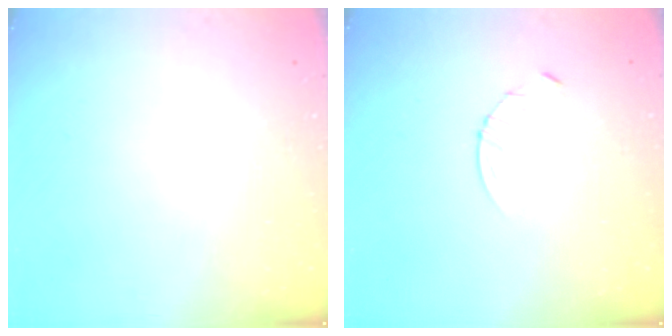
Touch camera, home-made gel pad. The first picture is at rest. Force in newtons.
{"total": 3.4, "press": 3.4, "slide": 0.4}